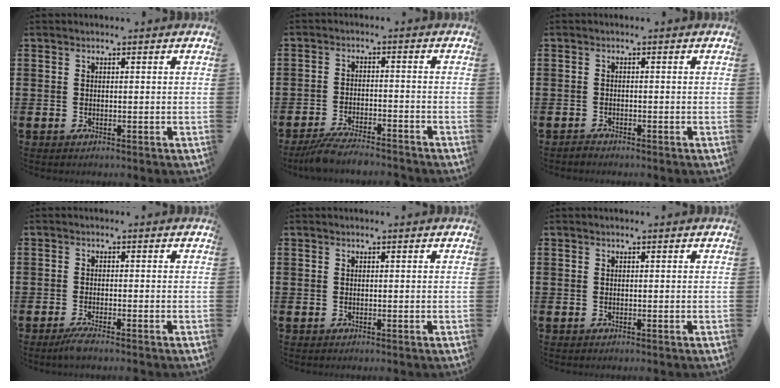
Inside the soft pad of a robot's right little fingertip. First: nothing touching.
{"total": 4.3, "force": [-4.0, 0.1, 1.6], "torque": [-0.033, -0.005, -0.078]}
{"total": 0.7, "force": [-0.7, 0.1, 0.0], "torque": [-0.002, -0.001, -0.015]}
{"total": 1.9, "force": [-1.3, 0.1, 1.3], "torque": [-0.022, 0.000, -0.025]}
{"total": 0.0}
{"total": 0.0}